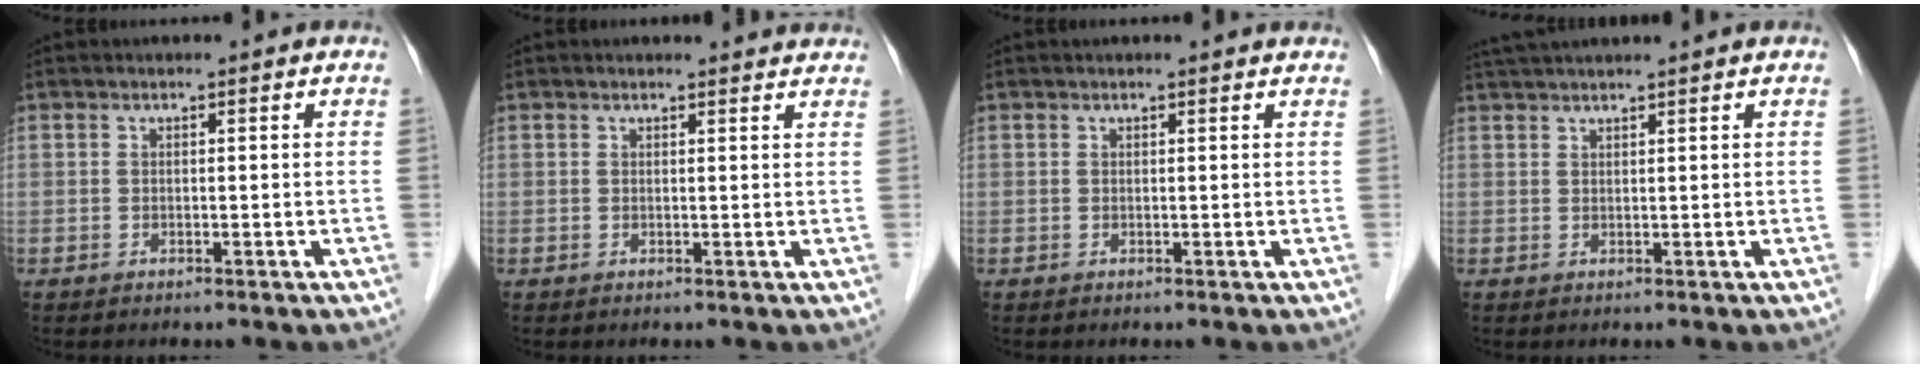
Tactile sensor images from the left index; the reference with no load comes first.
{"total": 3.4, "force": [3.3, 0.6, 0.4], "torque": [-0.008, 0.002, 0.025]}
{"total": 2.8, "force": [2.6, 0.4, 0.8], "torque": [-0.012, 0.020, 0.023]}
{"total": 4.4, "force": [3.9, -0.7, 2.0], "torque": [-0.029, 0.033, 0.072]}